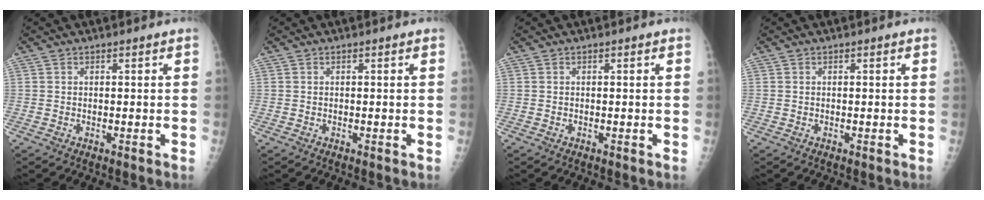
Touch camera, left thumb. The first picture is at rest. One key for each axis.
{"total": 0.0}
{"total": 0.0}
{"total": 0.0}